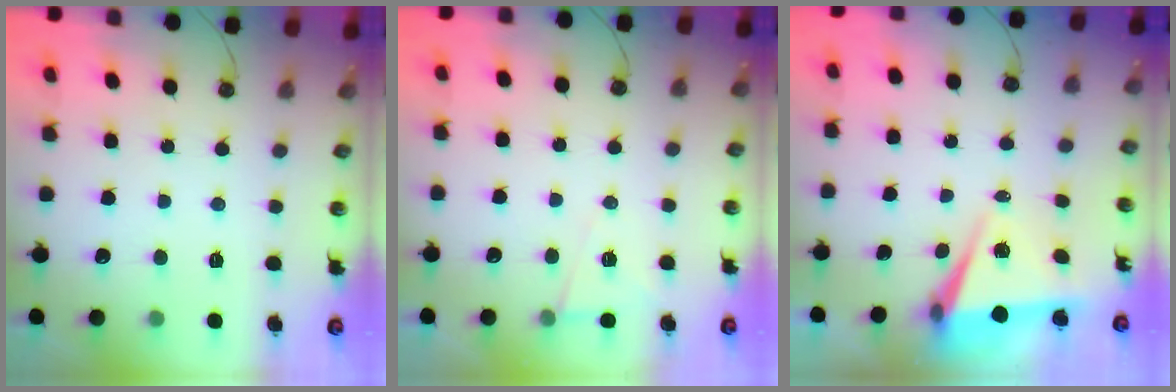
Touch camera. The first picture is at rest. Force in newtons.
{"total": 6.7, "press": 5.0, "slide": 4.5}
{"total": 6.9, "press": 5.4, "slide": 4.3}